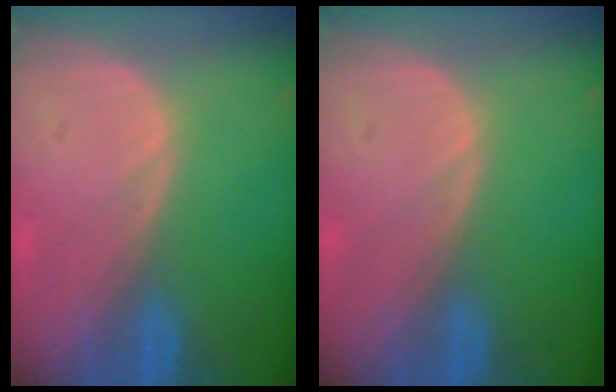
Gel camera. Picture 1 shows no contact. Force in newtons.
{"total": 0.0}